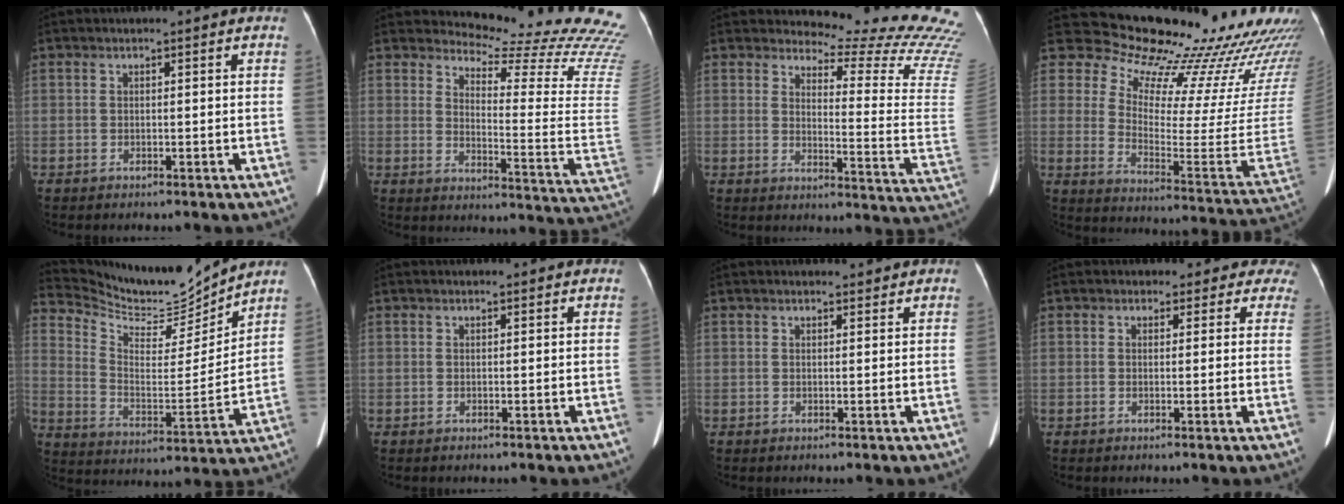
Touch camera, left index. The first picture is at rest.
{"total": 21.3, "force": [20.0, 0.5, 7.2], "torque": [-0.104, -0.159, 0.225]}
{"total": 17.5, "force": [17.0, -1.3, 3.6], "torque": [-0.047, -0.177, 0.181]}
{"total": 26.2, "force": [23.8, 5.0, 9.7], "torque": [-0.145, -0.110, 0.294]}
{"total": 14.0, "force": [13.9, 0.4, 2.0], "torque": [-0.056, -0.036, 0.237]}
{"total": 0.9, "force": [0.7, 0.6, -0.1], "torque": [0.000, 0.004, 0.006]}
{"total": 2.5, "force": [2.4, 0.5, 0.5], "torque": [-0.004, -0.004, 0.030]}
{"total": 6.9, "force": [5.5, 4.0, -1.0], "torque": [0.069, -0.015, 0.024]}